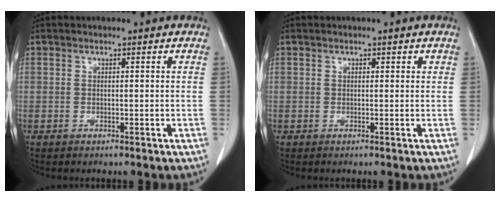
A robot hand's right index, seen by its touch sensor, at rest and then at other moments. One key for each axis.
{"total": 0.6, "fx": 0.4, "fy": 0.3, "fz": 0.3, "tx": -0.003, "ty": -0.001, "tz": 0.003}